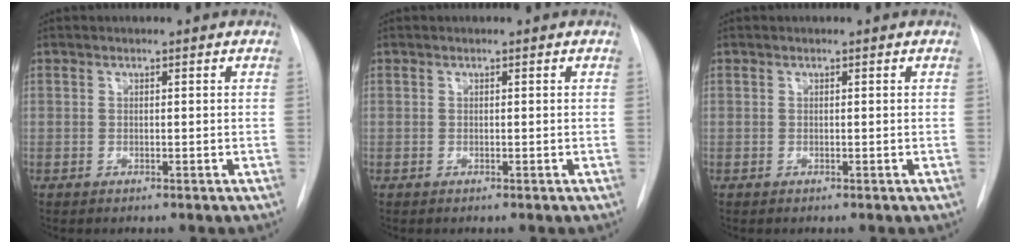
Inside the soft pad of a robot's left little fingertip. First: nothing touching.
{"total": 0.0}
{"total": 0.0}